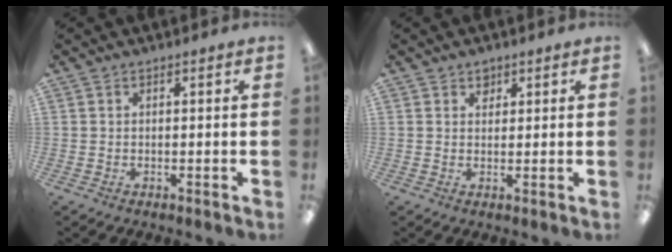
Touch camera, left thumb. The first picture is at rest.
{"total": 2.2, "force": [1.6, 1.4, 0.5], "torque": [0.005, -0.005, 0.027]}